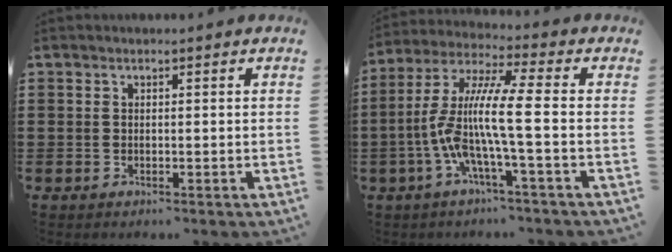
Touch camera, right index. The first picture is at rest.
{"total": 10.8, "force": [-2.4, 1.1, 10.5], "torque": [-0.229, -0.016, -0.058]}